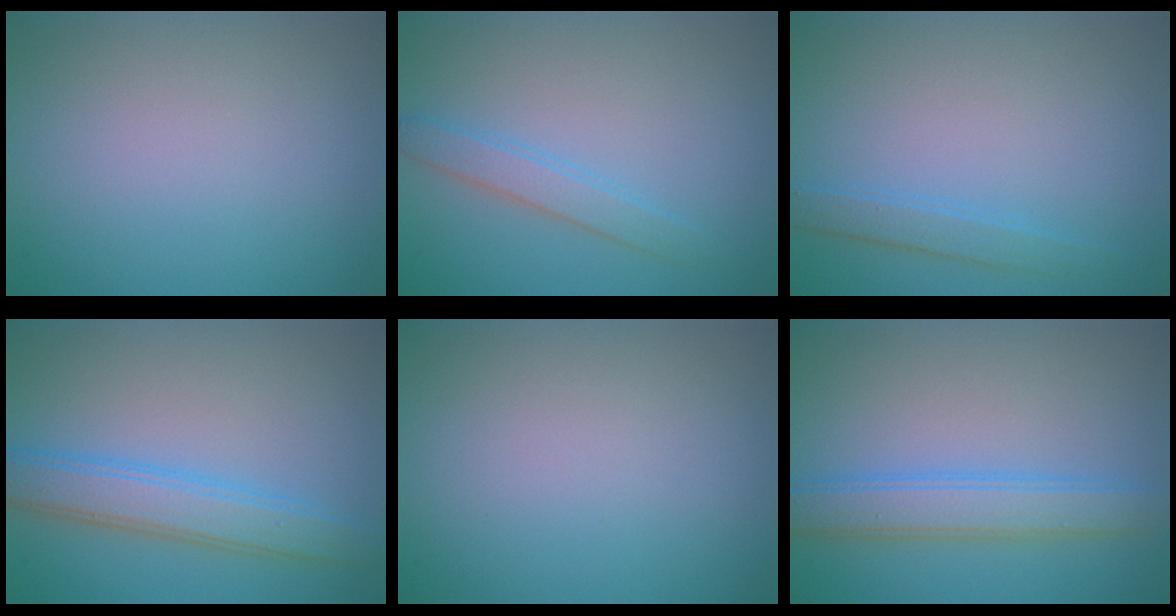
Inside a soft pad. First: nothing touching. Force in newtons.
{"total": 2.0, "press": 2.0, "slide": 0.0}
{"total": 1.7, "press": 1.7, "slide": 0.1}
{"total": 4.4, "press": 4.4, "slide": 0.1}
{"total": 0.0}
{"total": 4.0, "press": 4.0, "slide": 0.1}